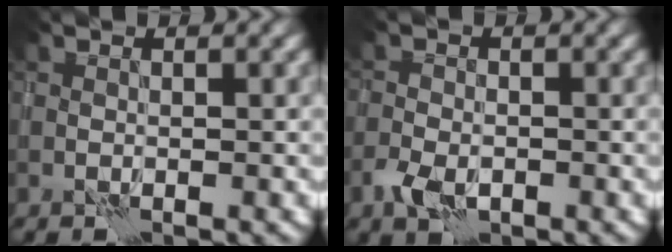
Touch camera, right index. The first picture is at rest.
{"total": 2.6, "force": [-1.3, 1.7, 1.5], "torque": [-0.026, -0.003, -0.027]}